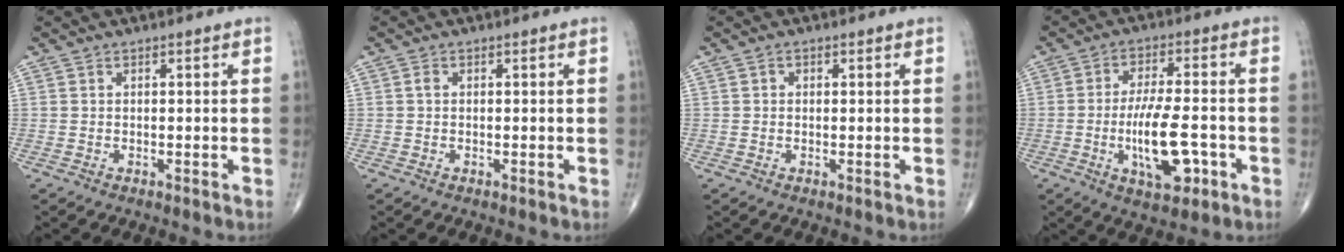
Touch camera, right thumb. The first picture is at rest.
{"total": 0.7, "force": [0.0, 0.5, 0.5], "torque": [-0.008, 0.001, -0.003]}
{"total": 0.7, "force": [0.1, 0.6, 0.3], "torque": [0.004, 0.001, -0.001]}
{"total": 11.6, "force": [-3.3, 4.2, 10.4], "torque": [-0.175, 0.008, -0.052]}